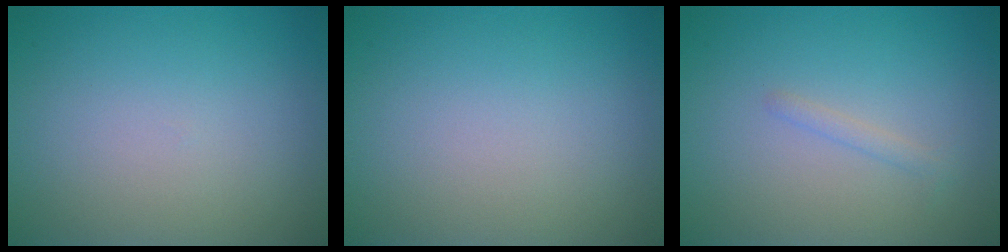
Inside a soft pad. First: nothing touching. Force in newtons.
{"total": 0.0}
{"total": 0.9, "press": 0.9, "slide": 0.1}